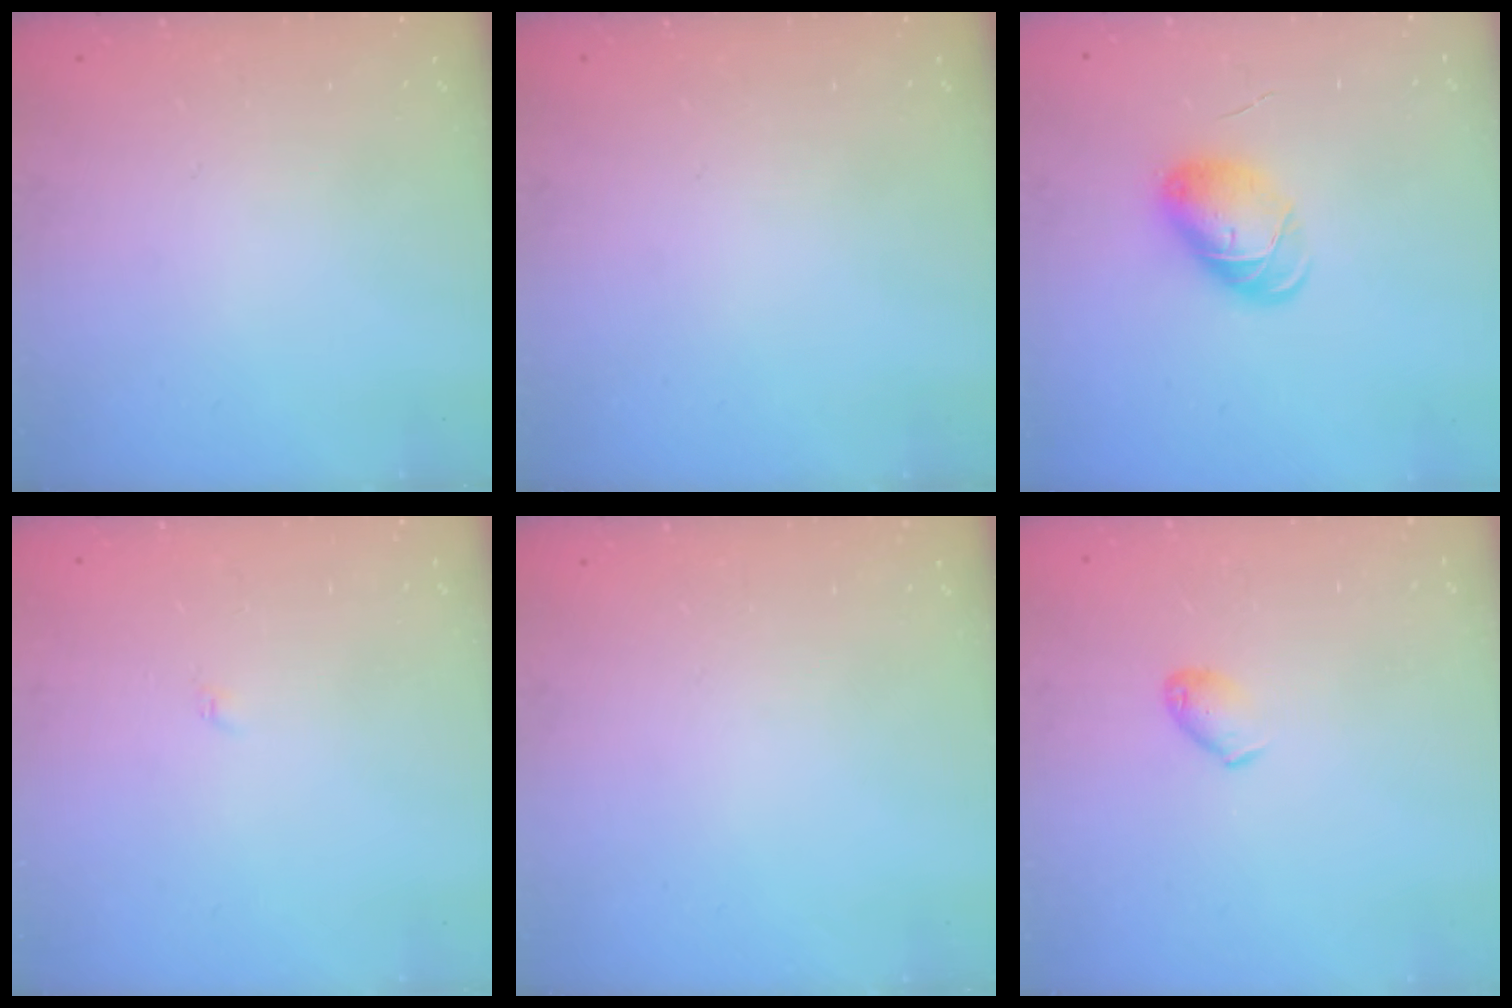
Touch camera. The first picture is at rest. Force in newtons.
{"total": 0.0}
{"total": 7.5, "press": 7.5, "slide": 0.5}
{"total": 1.8, "press": 1.7, "slide": 0.3}
{"total": 0.0}
{"total": 4.3, "press": 4.2, "slide": 1.0}